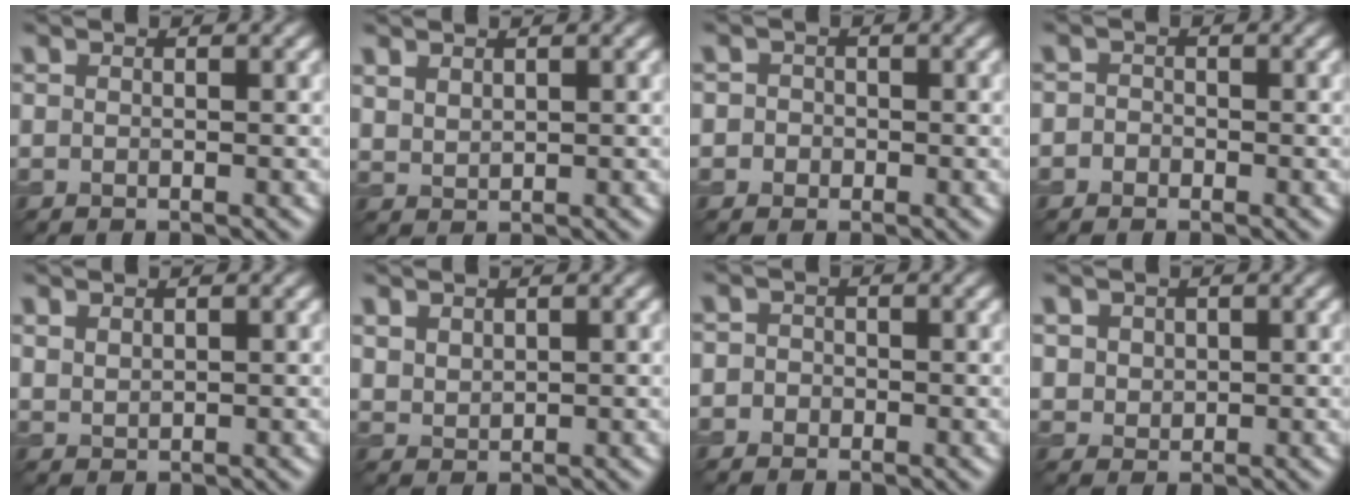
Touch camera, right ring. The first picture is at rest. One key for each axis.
{"total": 1.2, "fx": 1.1, "fy": 0.4, "fz": 0.3, "tx": -0.009, "ty": 0.004, "tz": 0.028}
{"total": 1.5, "fx": 0.0, "fy": 1.5, "fz": 0.3, "tx": 0.017, "ty": 0.012, "tz": -0.017}
{"total": 0.9, "fx": -0.6, "fy": 0.7, "fz": 0.1, "tx": 0.007, "ty": 0.006, "tz": -0.017}
{"total": 0.9, "fx": 0.9, "fy": 0.3, "fz": 0.1, "tx": -0.007, "ty": 0.004, "tz": 0.022}
{"total": 1.4, "fx": 1.2, "fy": 0.8, "fz": 0.3, "tx": -0.009, "ty": 0.004, "tz": 0.029}
{"total": 1.1, "fx": -0.3, "fy": 1.1, "fz": 0.2, "tx": 0.012, "ty": 0.008, "tz": -0.016}
{"total": 2.2, "fx": 1.2, "fy": 1.7, "fz": 0.6, "tx": -0.026, "ty": 0.008, "tz": 0.034}